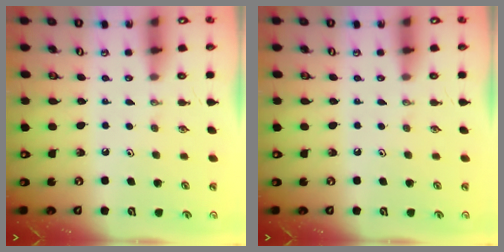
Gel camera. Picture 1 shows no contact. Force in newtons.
{"total": 0.0}